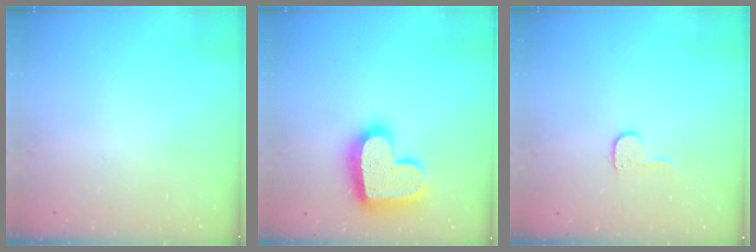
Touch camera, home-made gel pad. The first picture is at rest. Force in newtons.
{"total": 20.5, "press": 20.4, "slide": 1.5}
{"total": 5.4, "press": 5.3, "slide": 0.5}